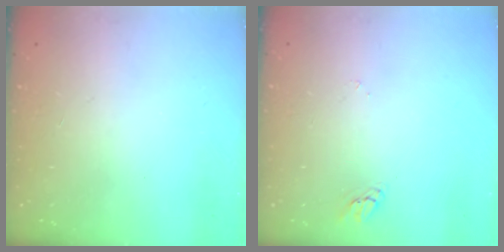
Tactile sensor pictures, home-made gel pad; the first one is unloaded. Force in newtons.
{"total": 2.0, "press": 2.0, "slide": 0.2}